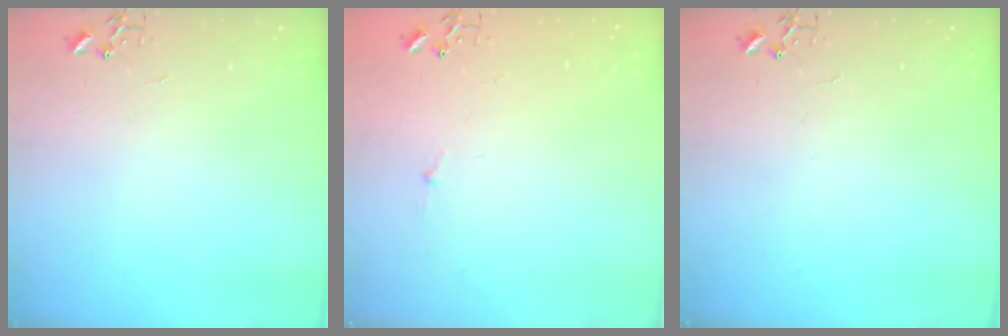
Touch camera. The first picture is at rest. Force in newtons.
{"total": 2.7, "press": 2.7, "slide": 0.3}
{"total": 0.0}